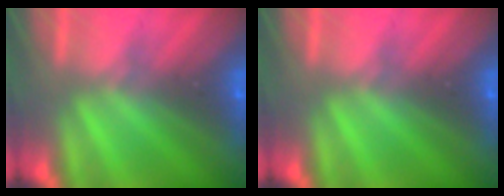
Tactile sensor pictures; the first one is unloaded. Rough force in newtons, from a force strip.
{"total": 0.0}